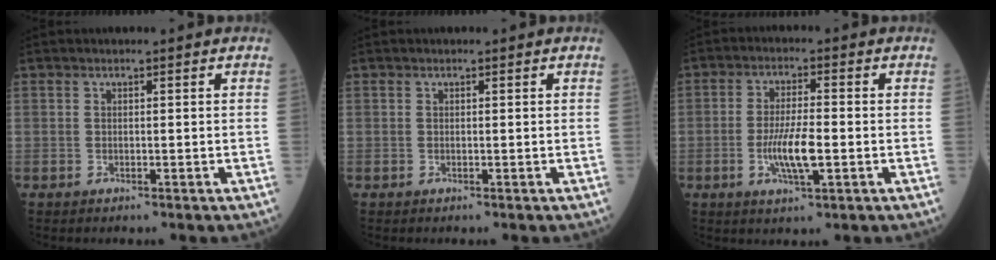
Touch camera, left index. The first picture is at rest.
{"total": 0.0}
{"total": 6.4, "force": [-1.6, 1.1, 6.1], "torque": [-0.118, -0.008, -0.030]}